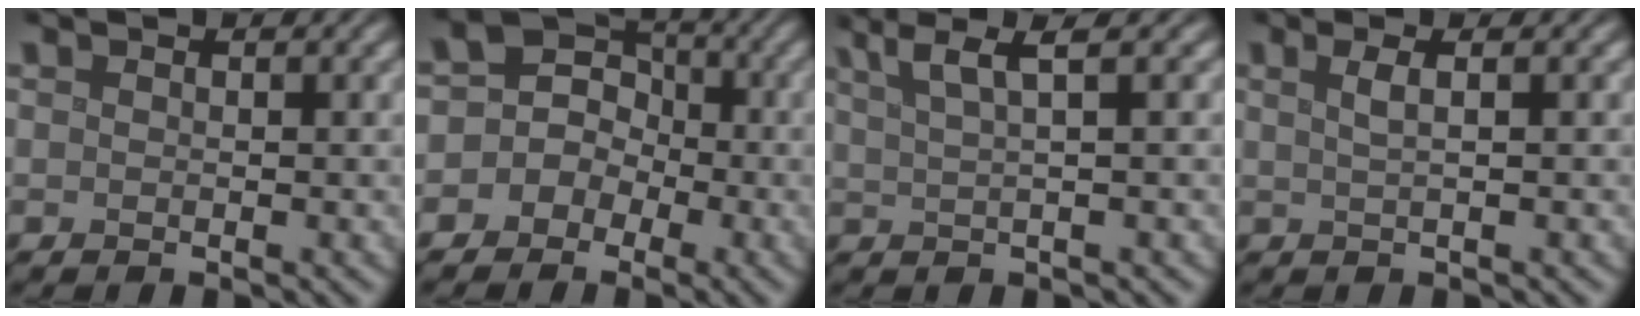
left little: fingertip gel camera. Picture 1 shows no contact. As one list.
[{"total": 5.5, "force": [-0.8, 5.1, 1.7], "torque": [-0.003, 0.037, -0.050]}, {"total": 4.4, "force": [2.7, 0.7, 3.4], "torque": [-0.057, 0.014, 0.045]}, {"total": 2.3, "force": [0.7, 0.8, 2.0], "torque": [-0.030, 0.006, 0.002]}]